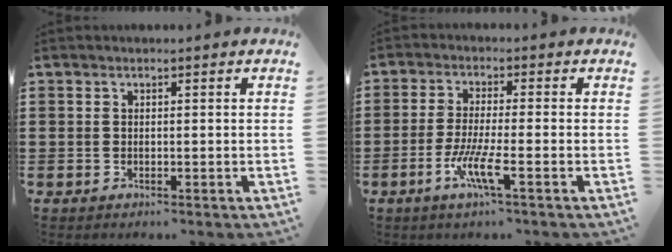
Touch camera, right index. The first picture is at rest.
{"total": 6.0, "force": [-2.8, 0.2, 5.3], "torque": [-0.114, -0.016, -0.057]}